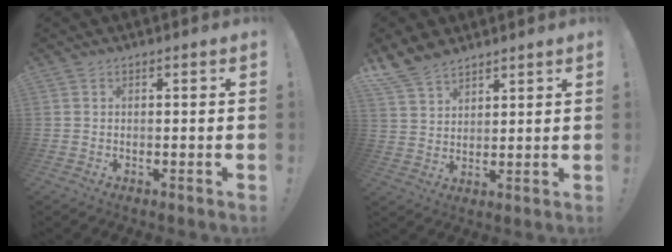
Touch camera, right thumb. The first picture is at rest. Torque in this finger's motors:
{"motor_torque": [0.03, 0.94, 0.15, 0.04, 0.02]}